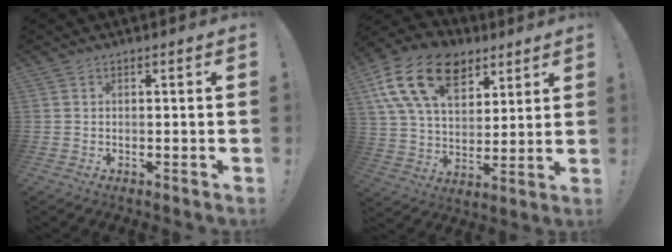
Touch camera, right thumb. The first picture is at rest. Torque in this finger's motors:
{"motor_torque": [-0.88, 2.00, 0.82, 0.12, 0.35]}